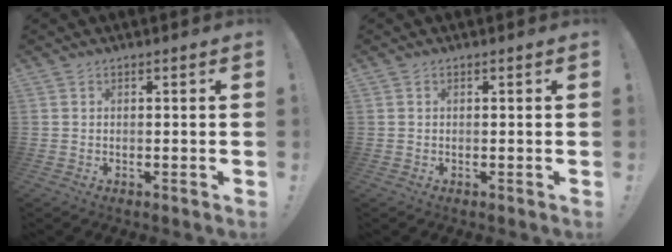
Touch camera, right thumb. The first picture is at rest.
{"total": 0.0}